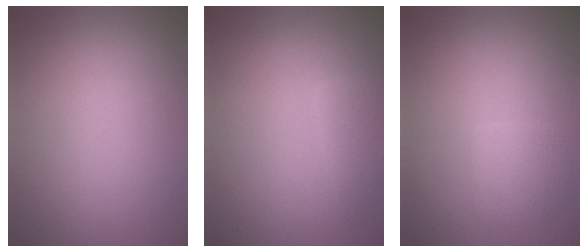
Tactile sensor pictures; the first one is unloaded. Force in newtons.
{"total": 1.8, "press": 1.8, "slide": 0.0}
{"total": 1.8, "press": 1.8, "slide": 0.1}